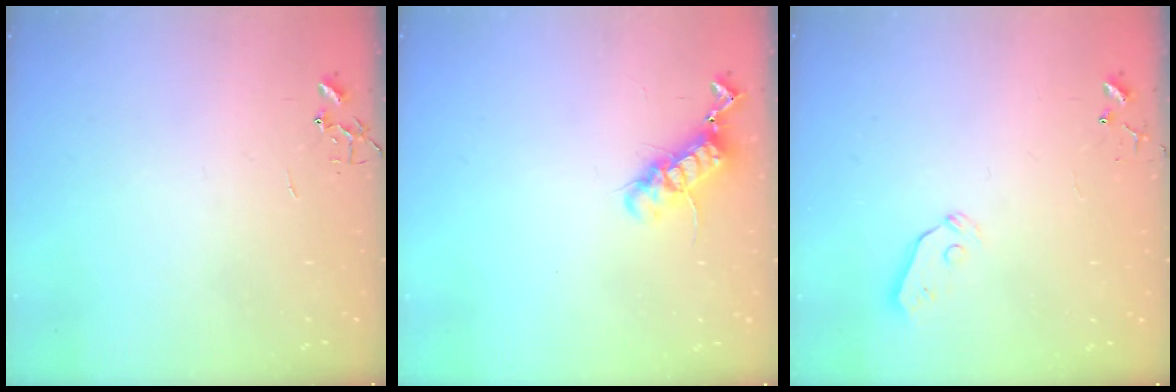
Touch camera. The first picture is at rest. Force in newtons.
{"total": 11.8, "press": 11.8, "slide": 1.2}
{"total": 4.0, "press": 3.9, "slide": 0.8}